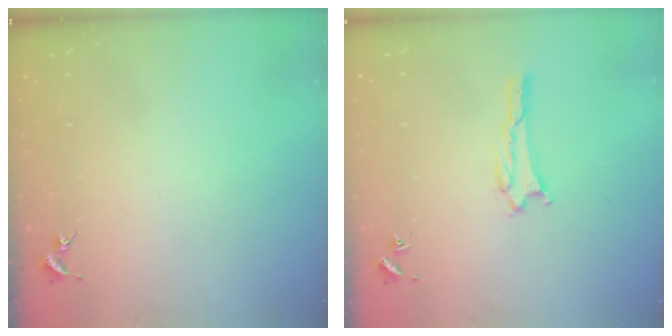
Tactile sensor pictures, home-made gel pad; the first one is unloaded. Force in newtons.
{"total": 1.4, "press": 1.4, "slide": 0.0}